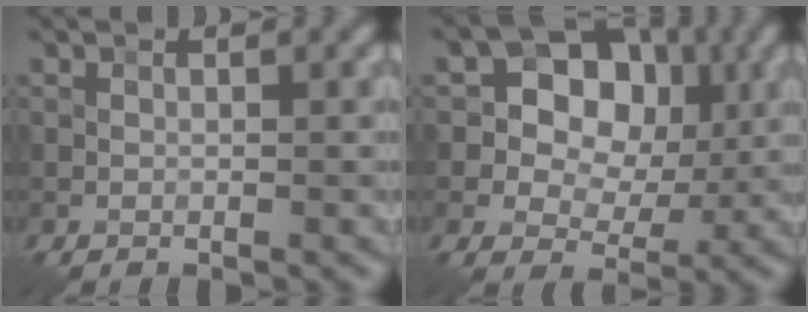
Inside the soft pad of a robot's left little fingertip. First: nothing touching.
{"total": 9.3, "force": [2.1, 7.5, 5.1], "torque": [-0.056, 0.029, 0.004]}